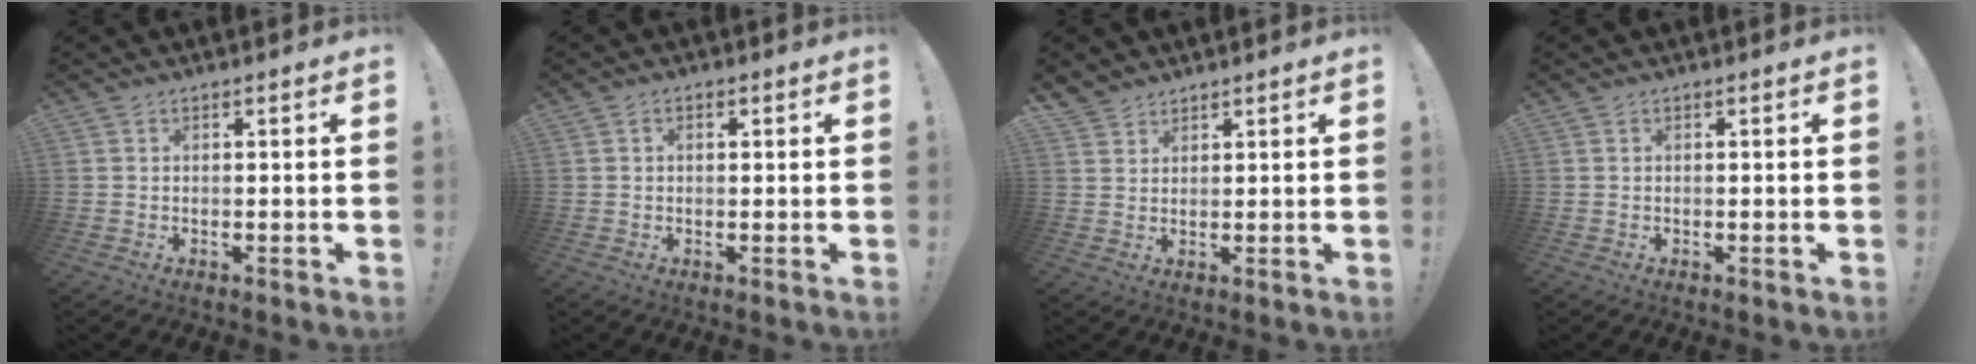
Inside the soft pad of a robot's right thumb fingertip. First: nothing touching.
{"total": 1.4, "force": [0.0, 0.9, 1.0], "torque": [-0.018, 0.004, -0.001]}
{"total": 3.5, "force": [3.0, 1.6, 0.3], "torque": [-0.010, -0.019, 0.059]}
{"total": 0.0}